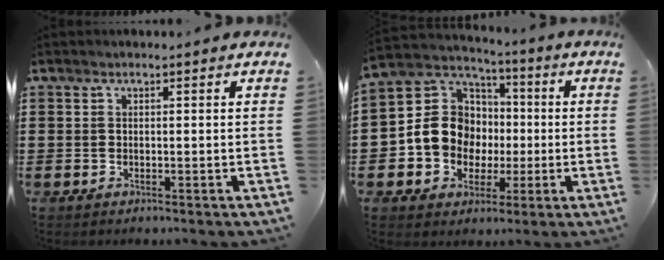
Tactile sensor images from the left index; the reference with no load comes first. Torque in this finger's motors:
{"motor_torque": [1.39, 0.75, 0.90, 0.12]}